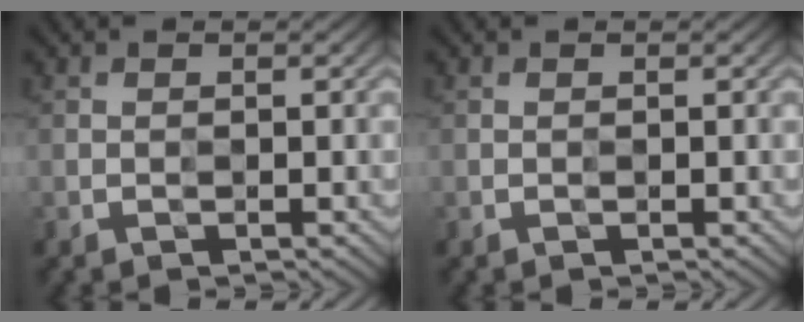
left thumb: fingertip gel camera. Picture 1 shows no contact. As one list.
[{"total": 0.0}]